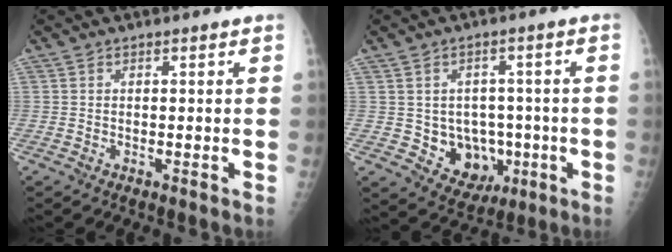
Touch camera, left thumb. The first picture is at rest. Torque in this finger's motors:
{"motor_torque": [-0.07, 0.06, 0.12, -0.02, 0.02]}